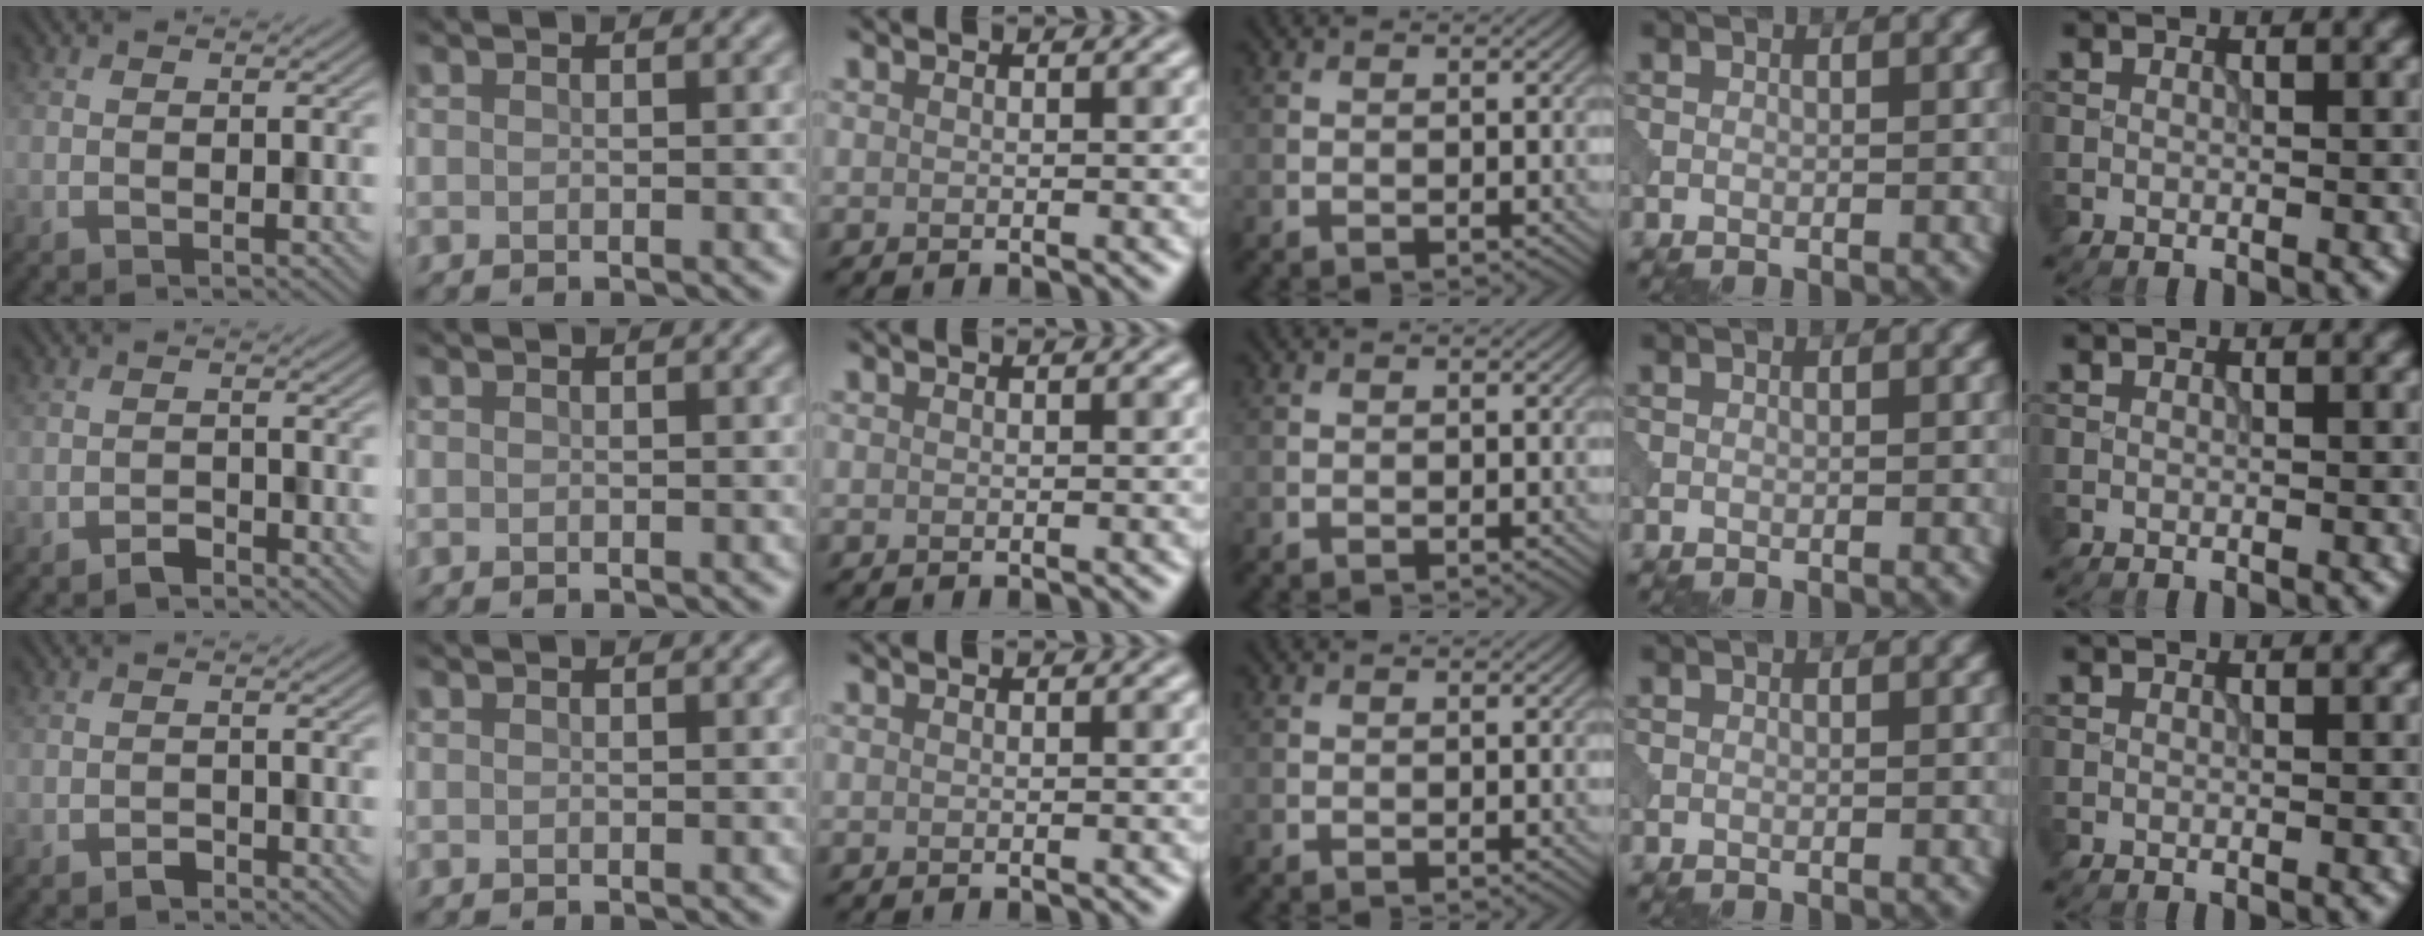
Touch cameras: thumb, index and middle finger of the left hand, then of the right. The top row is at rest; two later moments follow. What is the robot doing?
{"motion": "open", "object": "sandwich press"}